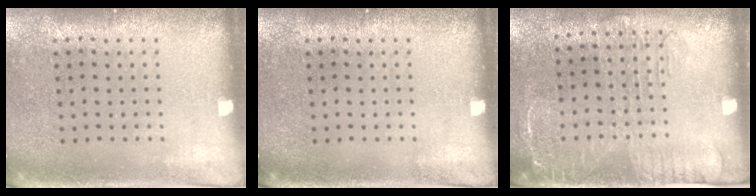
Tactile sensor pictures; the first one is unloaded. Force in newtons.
{"total": 0.0}
{"total": 1.7, "press": 1.3, "slide": 1.0}